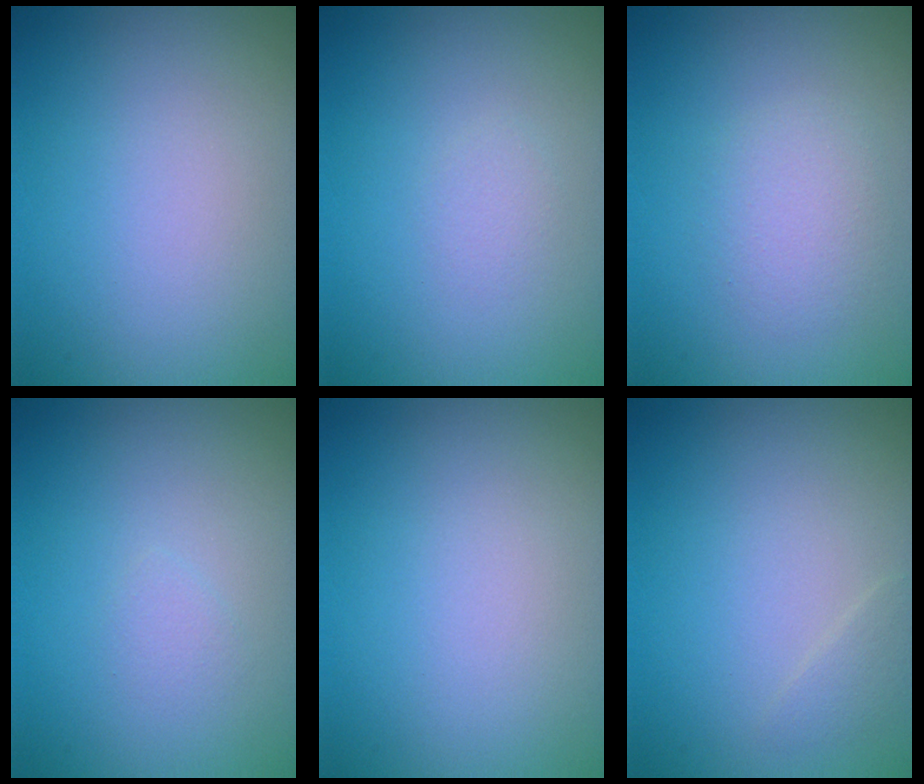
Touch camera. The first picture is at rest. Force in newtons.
{"total": 0.7, "press": 0.7, "slide": 0.0}
{"total": 2.0, "press": 2.0, "slide": 0.0}
{"total": 0.7, "press": 0.7, "slide": 0.1}
{"total": 0.0}
{"total": 0.9, "press": 0.9, "slide": 0.0}